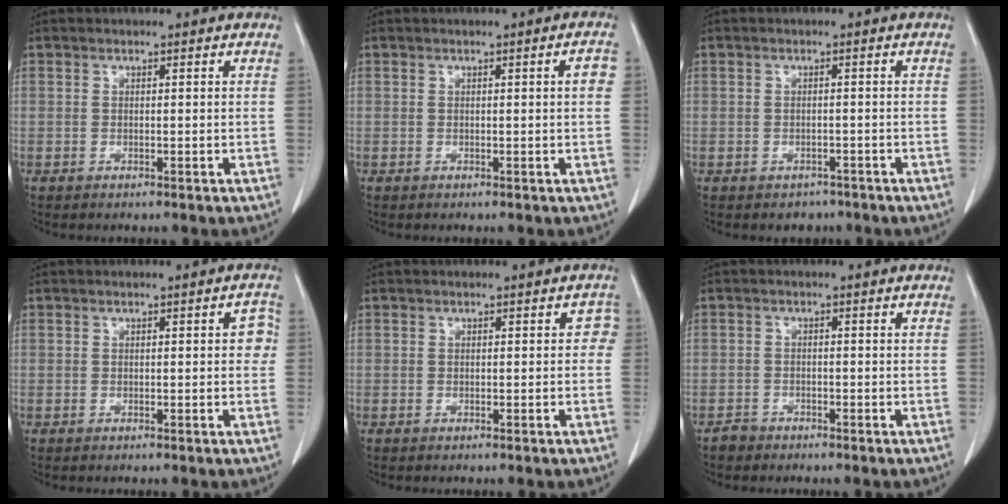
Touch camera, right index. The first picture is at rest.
{"total": 1.9, "force": [0.2, 0.1, 1.9], "torque": [-0.020, 0.005, 0.003]}
{"total": 2.4, "force": [-1.6, 1.8, 0.0], "torque": [-0.003, 0.008, -0.021]}
{"total": 2.1, "force": [0.2, 1.0, 1.9], "torque": [-0.010, 0.010, 0.000]}
{"total": 1.4, "force": [-0.1, 1.1, 0.8], "torque": [0.007, 0.012, -0.006]}
{"total": 1.7, "force": [-1.3, 1.1, -0.3], "torque": [-0.001, 0.005, -0.030]}